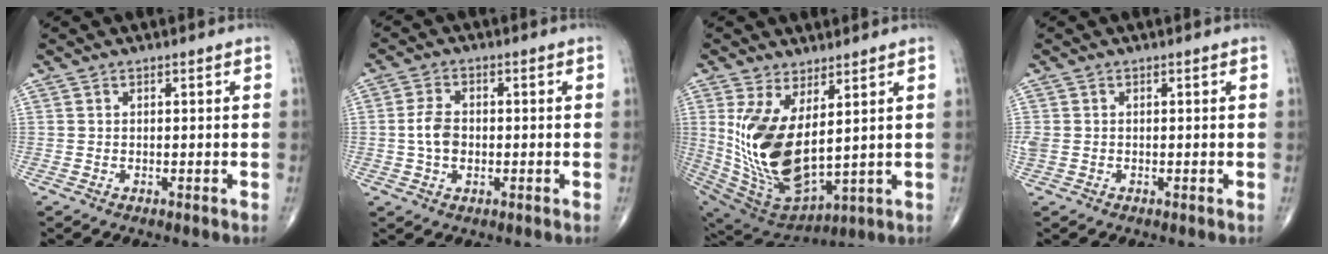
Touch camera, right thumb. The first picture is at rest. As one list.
[{"total": 5.2, "force": [-0.4, 3.4, 3.9], "torque": [-0.073, 0.007, -0.011]}, {"total": 17.7, "force": [3.3, 8.5, 15.2], "torque": [-0.300, -0.041, 0.089]}, {"total": 1.8, "force": [-0.1, 1.5, 1.1], "torque": [-0.039, 0.004, 0.001]}]